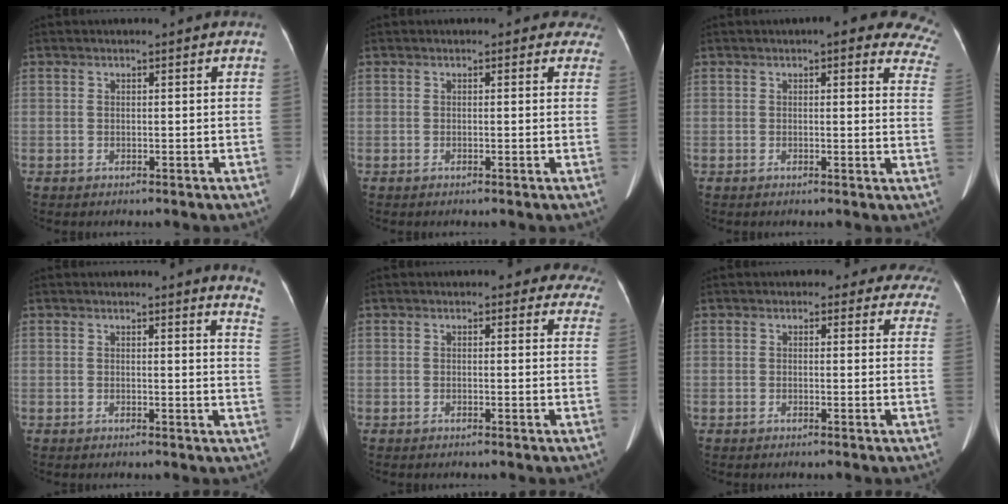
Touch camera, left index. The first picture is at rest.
{"total": 2.3, "force": [1.7, 1.5, 0.2], "torque": [0.019, -0.005, -0.005]}
{"total": 13.3, "force": [10.0, 4.1, 7.8], "torque": [-0.061, 0.001, 0.083]}
{"total": 5.6, "force": [5.3, -0.4, 1.8], "torque": [-0.019, -0.048, 0.025]}
{"total": 6.9, "force": [6.1, 3.0, 1.0], "torque": [0.030, -0.008, 0.034]}
{"total": 8.1, "force": [7.1, 3.8, 0.9], "torque": [0.032, -0.003, 0.045]}